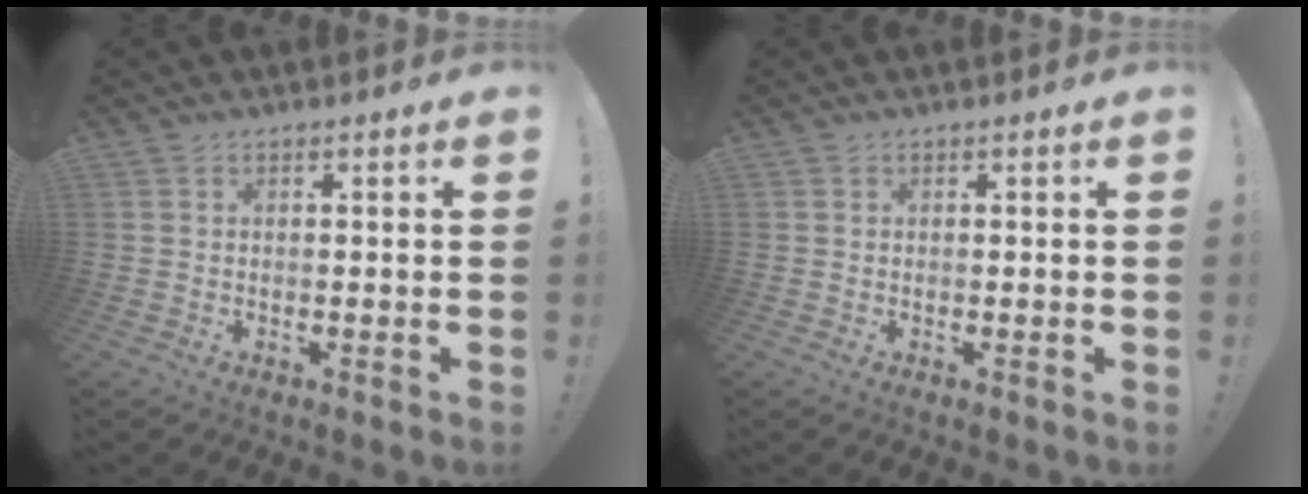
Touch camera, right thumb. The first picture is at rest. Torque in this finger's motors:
{"motor_torque": [-0.02, -0.09, 0.10, 0.00, -0.10]}